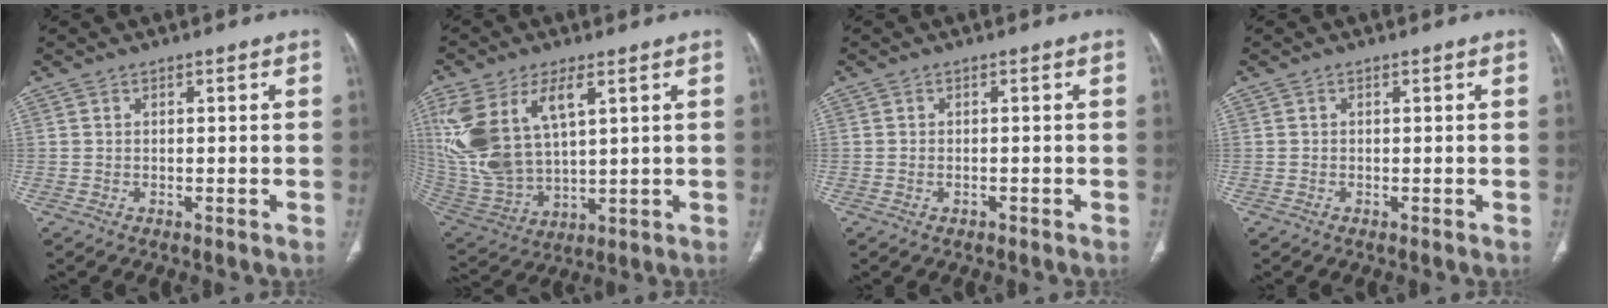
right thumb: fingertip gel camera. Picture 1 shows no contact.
{"total": 18.7, "force": [6.5, 9.7, 14.6], "torque": [-0.313, -0.017, 0.142]}
{"total": 1.0, "force": [-0.5, 0.7, 0.5], "torque": [-0.013, 0.009, -0.004]}
{"total": 0.0}